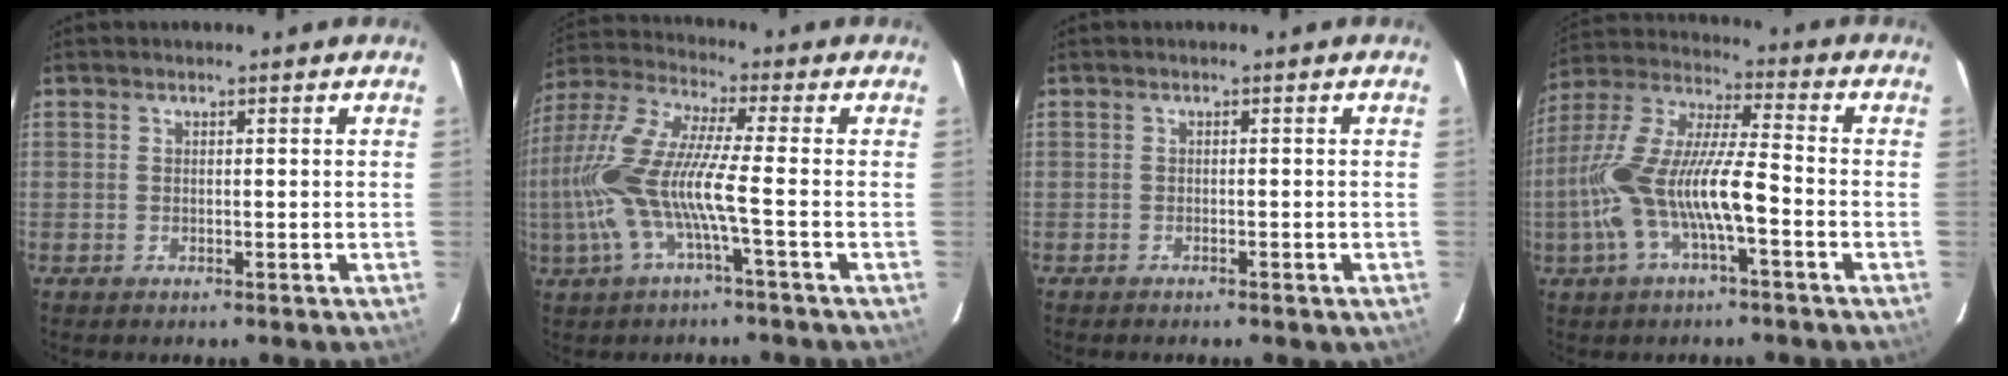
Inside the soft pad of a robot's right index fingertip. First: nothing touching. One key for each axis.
{"total": 14.8, "fx": -3.6, "fy": 1.2, "fz": 14.3, "tx": -0.285, "ty": -0.009, "tz": -0.071}
{"total": 1.2, "fx": -0.9, "fy": 0.5, "fz": 0.6, "tx": -0.013, "ty": 0.000, "tz": -0.012}
{"total": 15.7, "fx": -4.8, "fy": 3.2, "fz": 14.6, "tx": -0.295, "ty": -0.002, "tz": -0.090}